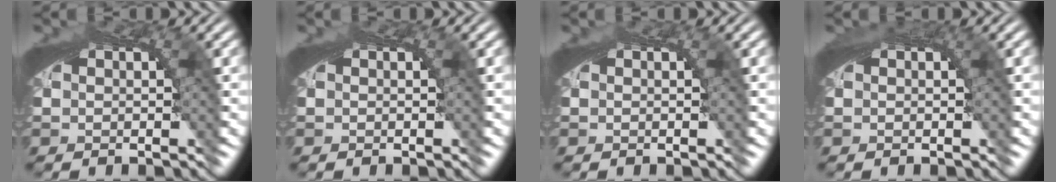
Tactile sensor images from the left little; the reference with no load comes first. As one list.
[{"total": 0.0}, {"total": 0.6, "force": [-0.1, -0.2, -0.5], "torque": [0.005, -0.003, 0.000]}, {"total": 0.6, "force": [0.3, 0.3, 0.4], "torque": [-0.007, 0.001, 0.004]}]